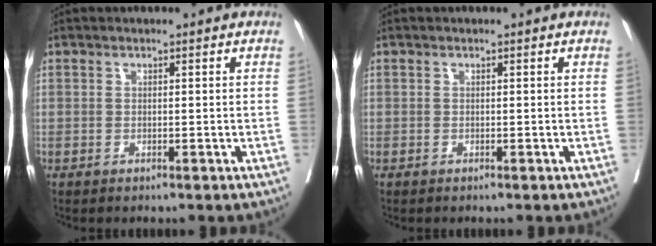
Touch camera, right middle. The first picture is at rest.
{"total": 0.0}